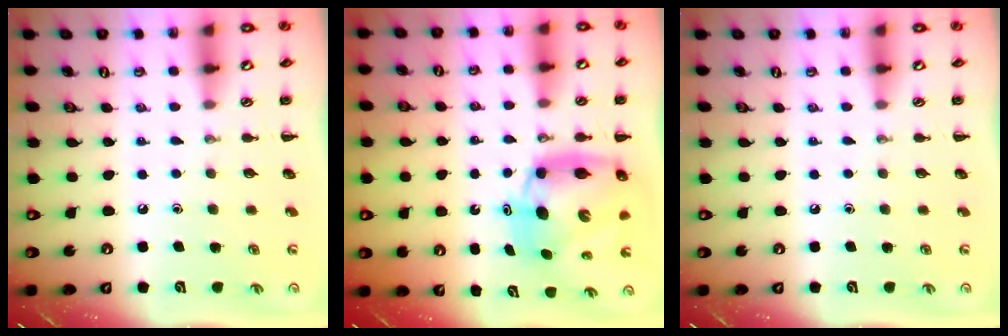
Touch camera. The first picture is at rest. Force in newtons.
{"total": 10.3, "press": 10.0, "slide": 2.7}
{"total": 0.0}